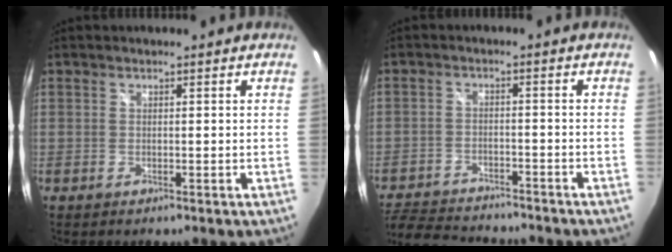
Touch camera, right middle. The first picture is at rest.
{"total": 14.4, "force": [-12.5, 5.1, 5.1], "torque": [-0.136, 0.003, -0.195]}